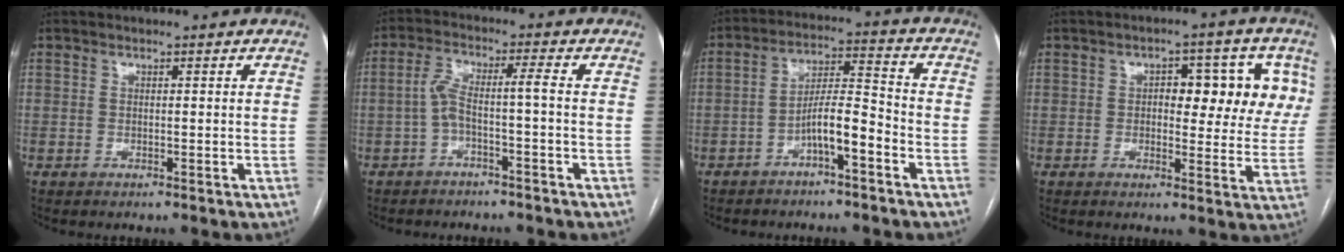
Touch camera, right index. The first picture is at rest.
{"total": 4.7, "force": [-1.6, -0.1, 4.4], "torque": [-0.092, 0.028, -0.024]}
{"total": 7.1, "force": [-3.6, 1.0, 6.1], "torque": [-0.110, 0.021, -0.059]}
{"total": 9.7, "force": [2.5, 4.8, 8.0], "torque": [-0.079, 0.025, 0.029]}